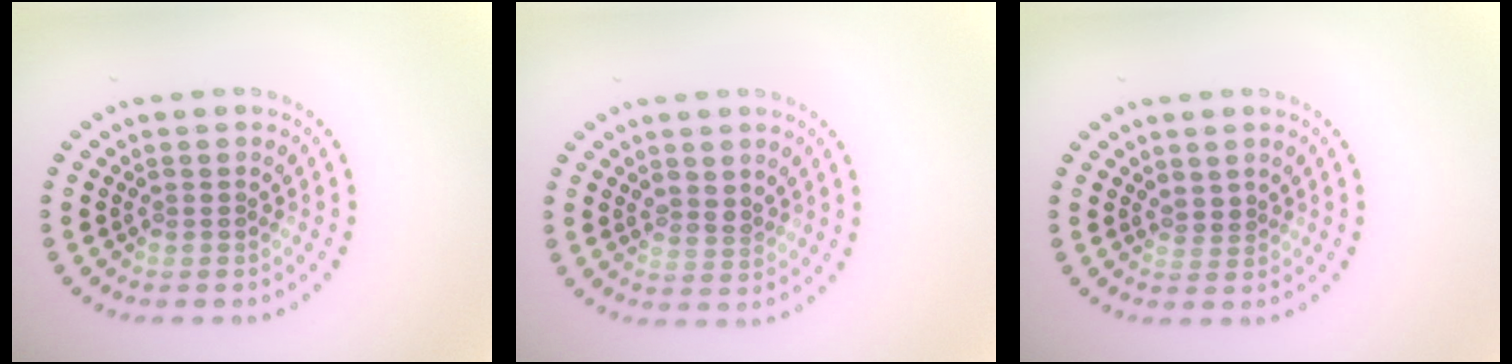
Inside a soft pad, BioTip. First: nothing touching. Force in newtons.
{"total": 1.7, "press": 1.5, "slide": 0.8}
{"total": 1.0, "press": 0.6, "slide": 0.8}